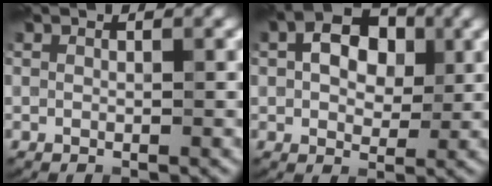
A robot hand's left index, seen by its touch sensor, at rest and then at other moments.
{"total": 5.9, "force": [1.6, 3.9, 4.2], "torque": [-0.068, 0.014, 0.012]}